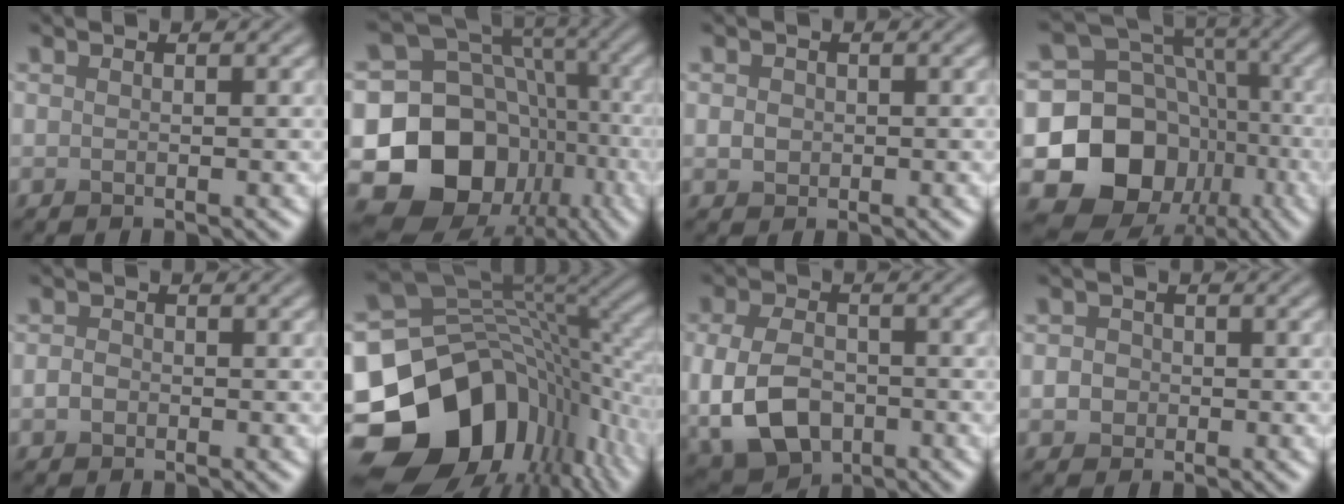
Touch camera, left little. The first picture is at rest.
{"total": 16.6, "force": [-5.4, 13.9, 7.3], "torque": [-0.129, -0.005, -0.096]}
{"total": 1.3, "force": [0.0, 1.2, 0.5], "torque": [-0.007, -0.002, -0.003]}
{"total": 15.2, "force": [-5.0, 13.0, 5.9], "torque": [-0.109, -0.005, -0.106]}
{"total": 1.1, "force": [-0.4, 0.9, 0.5], "torque": [-0.010, 0.000, -0.013]}
{"total": 17.7, "force": [-7.1, 12.6, 10.1], "torque": [-0.210, -0.028, -0.117]}
{"total": 8.2, "force": [-2.2, 5.6, 5.6], "torque": [-0.136, -0.023, -0.040]}
{"total": 1.9, "force": [-0.1, 1.8, 0.7], "torque": [0.004, 0.004, -0.010]}